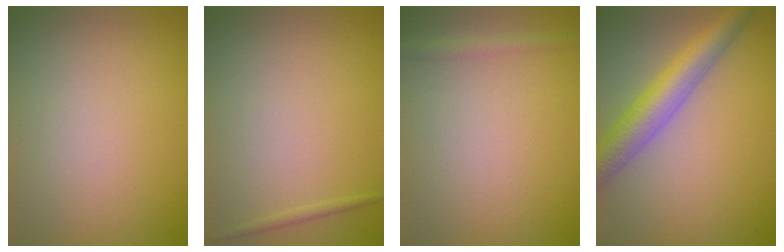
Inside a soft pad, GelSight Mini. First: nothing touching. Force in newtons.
{"total": 0.6, "press": 0.6, "slide": 0.1}
{"total": 1.3, "press": 1.3, "slide": 0.1}
{"total": 5.3, "press": 5.3, "slide": 0.2}